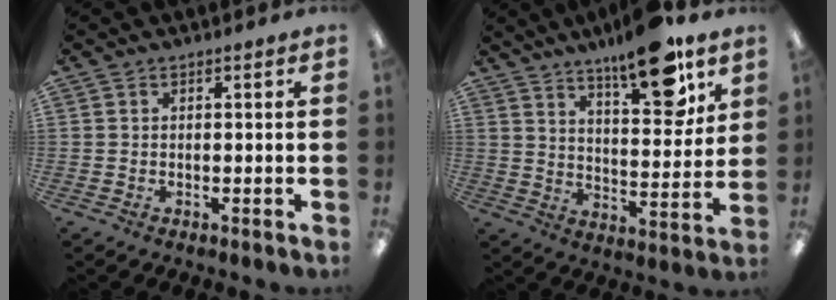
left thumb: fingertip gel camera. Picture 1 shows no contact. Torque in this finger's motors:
{"motor_torque": [0.27, 0.43, 1.55, -1.22, 0.10]}